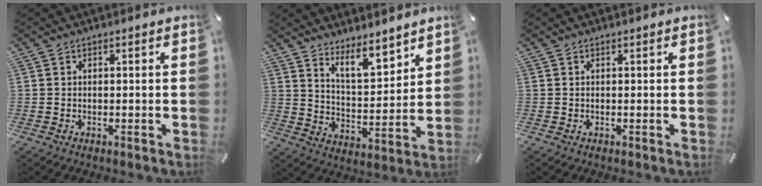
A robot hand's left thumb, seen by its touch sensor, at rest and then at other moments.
{"total": 9.3, "force": [8.3, 3.0, 3.0], "torque": [-0.041, -0.066, 0.150]}
{"total": 0.0}